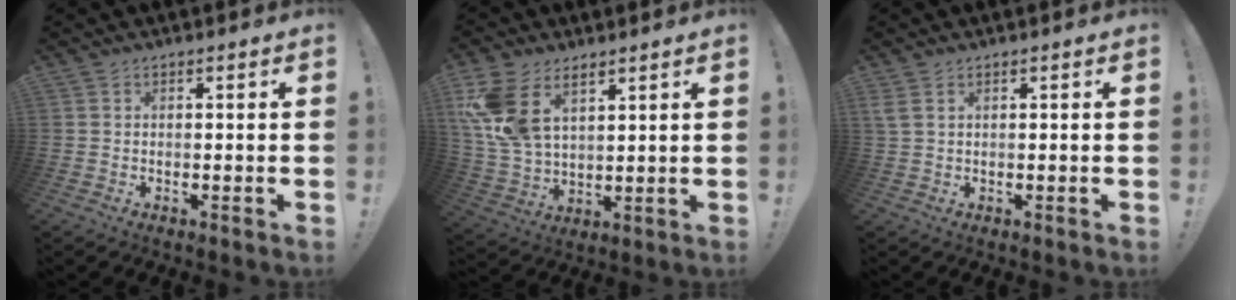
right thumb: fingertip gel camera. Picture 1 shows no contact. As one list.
[{"total": 12.3, "force": [6.7, 7.3, 7.3], "torque": [-0.156, -0.024, 0.135]}, {"total": 2.2, "force": [1.1, 0.9, 1.6], "torque": [-0.038, 0.002, 0.022]}]